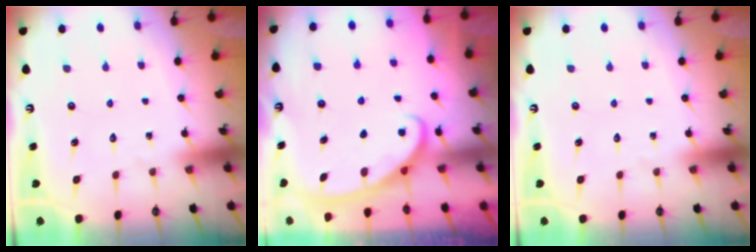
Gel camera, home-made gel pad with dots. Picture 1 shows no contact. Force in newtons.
{"total": 2.8, "press": 2.8, "slide": 0.4}
{"total": 0.0}